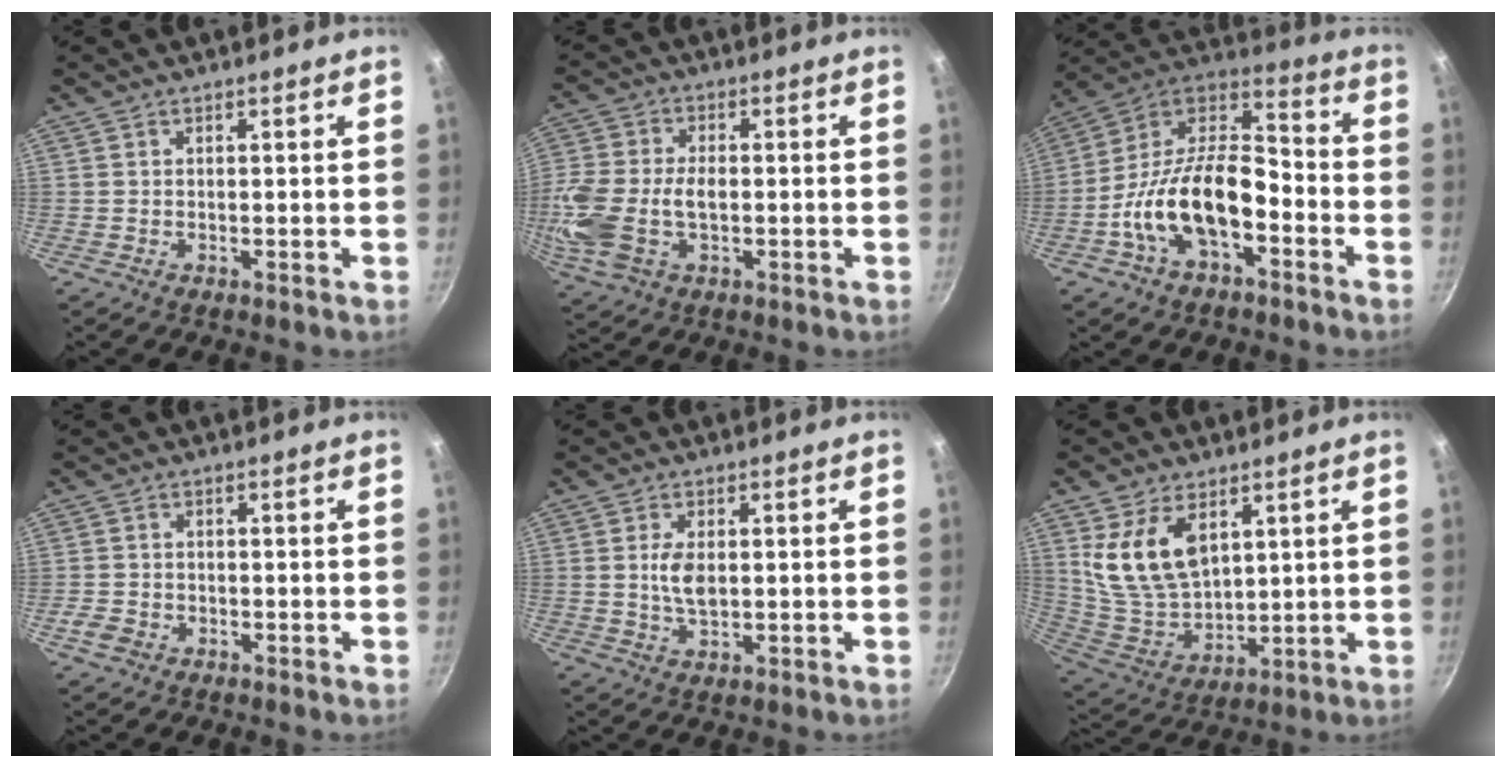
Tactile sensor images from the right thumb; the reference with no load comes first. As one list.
[{"total": 14.2, "force": [-2.0, 8.8, 10.9], "torque": [-0.237, 0.010, -0.042]}, {"total": 19.1, "force": [-6.5, 9.9, 14.9], "torque": [-0.247, 0.060, -0.135]}, {"total": 3.3, "force": [-1.6, 2.4, 1.5], "torque": [-0.031, 0.013, -0.031]}, {"total": 4.8, "force": [0.4, 2.6, 4.0], "torque": [-0.077, -0.003, 0.007]}, {"total": 14.0, "force": [5.2, 8.6, 9.7], "torque": [-0.163, -0.038, 0.118]}]